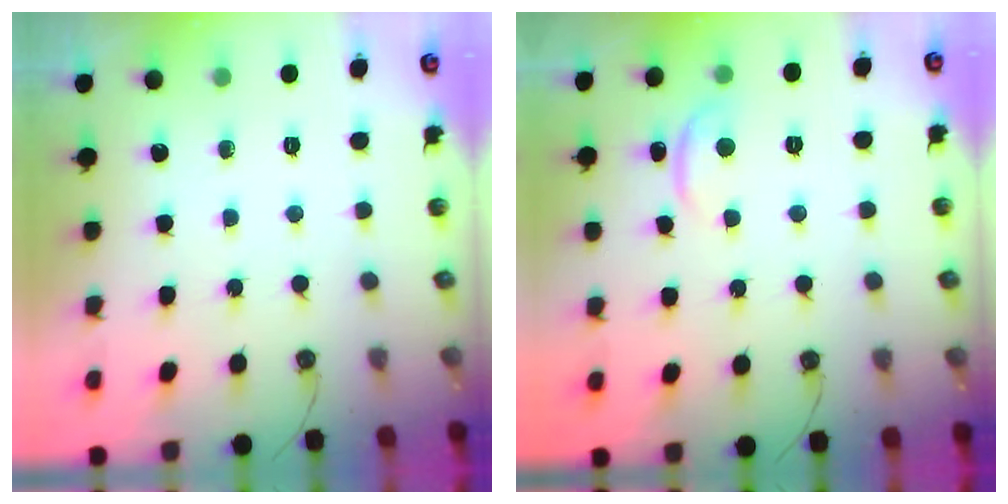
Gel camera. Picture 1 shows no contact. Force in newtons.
{"total": 1.7, "press": 1.6, "slide": 0.6}